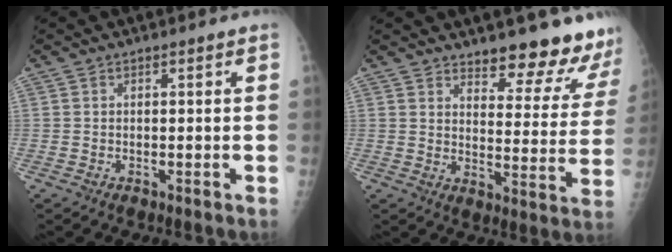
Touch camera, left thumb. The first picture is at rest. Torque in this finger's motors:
{"motor_torque": [1.06, 0.26, 0.34, -0.34, 0.11]}